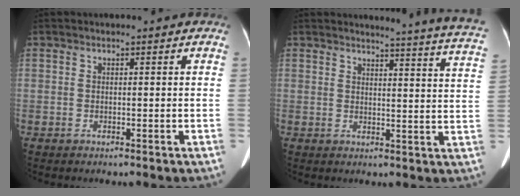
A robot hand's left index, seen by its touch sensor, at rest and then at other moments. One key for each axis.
{"total": 15.6, "fx": 14.9, "fy": -1.0, "fz": 4.3, "tx": -0.048, "ty": -0.101, "tz": 0.145}